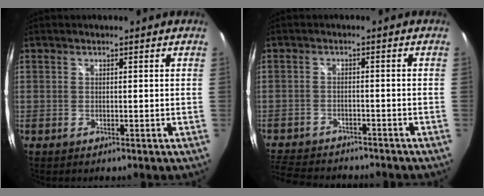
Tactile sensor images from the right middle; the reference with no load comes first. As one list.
[{"total": 11.3, "force": [-10.0, 3.8, 3.8], "torque": [-0.108, -0.008, -0.162]}]